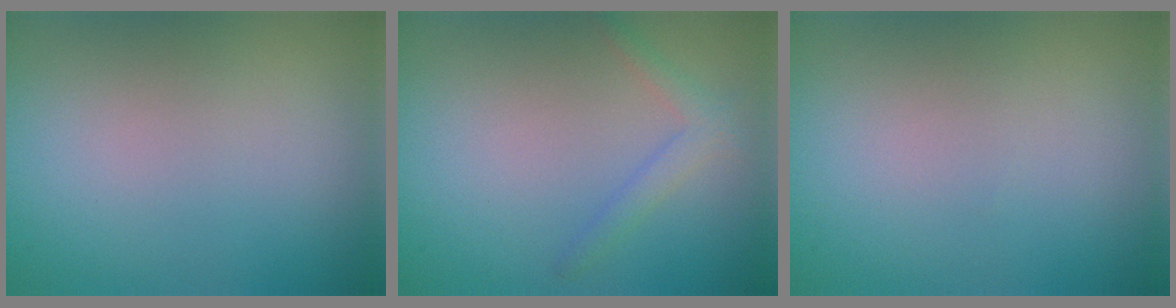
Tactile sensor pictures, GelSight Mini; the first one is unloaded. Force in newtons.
{"total": 1.6, "press": 1.6, "slide": 0.1}
{"total": 0.0}